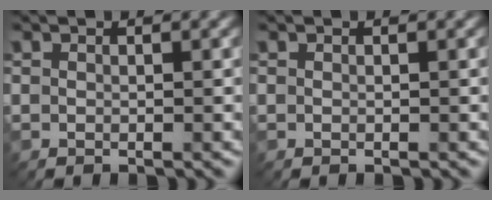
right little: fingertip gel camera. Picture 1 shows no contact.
{"total": 0.0}